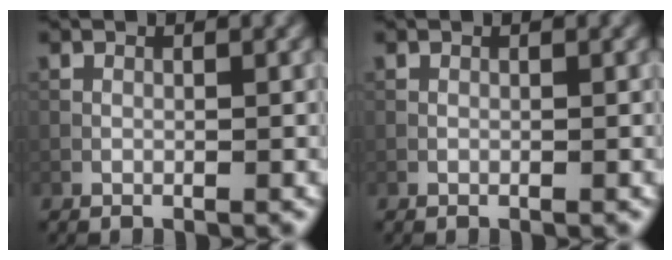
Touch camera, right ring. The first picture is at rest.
{"total": 0.0}